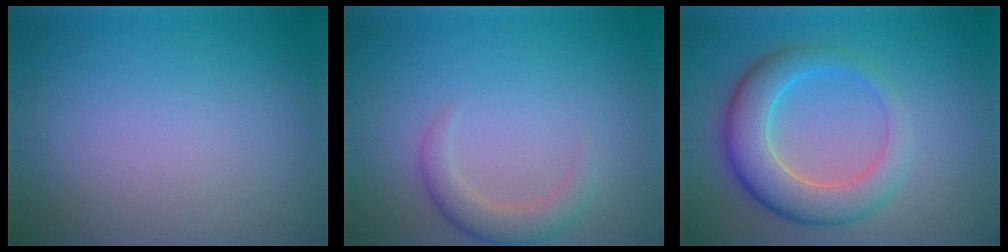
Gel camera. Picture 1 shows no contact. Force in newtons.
{"total": 2.7, "press": 2.7, "slide": 0.2}
{"total": 6.7, "press": 6.7, "slide": 0.4}